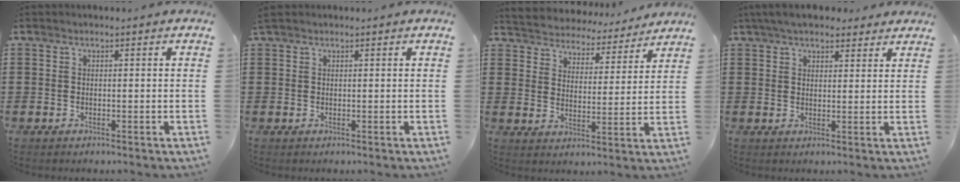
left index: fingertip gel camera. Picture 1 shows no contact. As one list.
[{"total": 0.7, "force": [0.6, 0.3, 0.4], "torque": [-0.009, 0.002, 0.011]}, {"total": 4.4, "force": [4.3, 0.1, -0.7], "torque": [-0.014, -0.039, 0.070]}, {"total": 4.8, "force": [4.2, 1.5, 1.8], "torque": [-0.048, -0.004, 0.079]}]